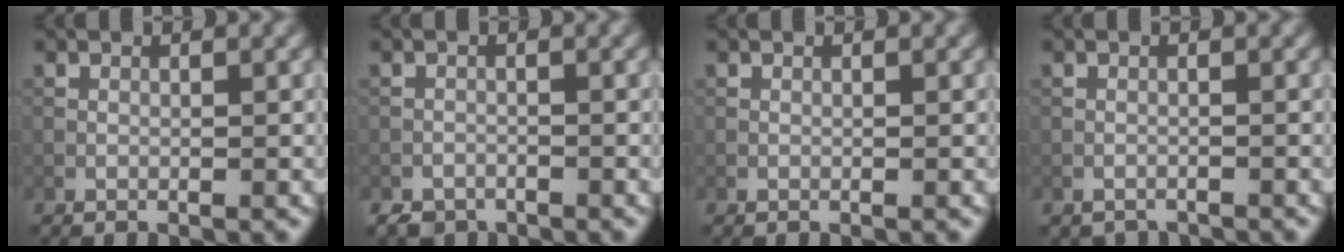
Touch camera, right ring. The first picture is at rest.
{"total": 2.0, "force": [-1.7, 1.1, 0.3], "torque": [-0.006, 0.000, -0.032]}
{"total": 0.0}
{"total": 1.8, "force": [-1.7, 0.4, 0.1], "torque": [0.000, -0.006, -0.027]}